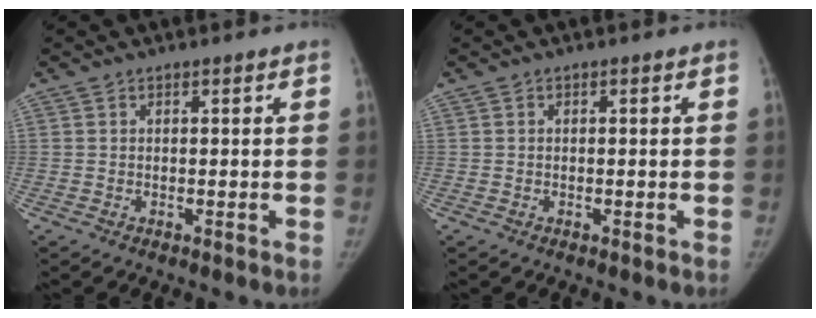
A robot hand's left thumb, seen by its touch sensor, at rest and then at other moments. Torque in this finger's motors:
{"motor_torque": [0.09, -0.02, 0.14, -0.16, 0.03]}